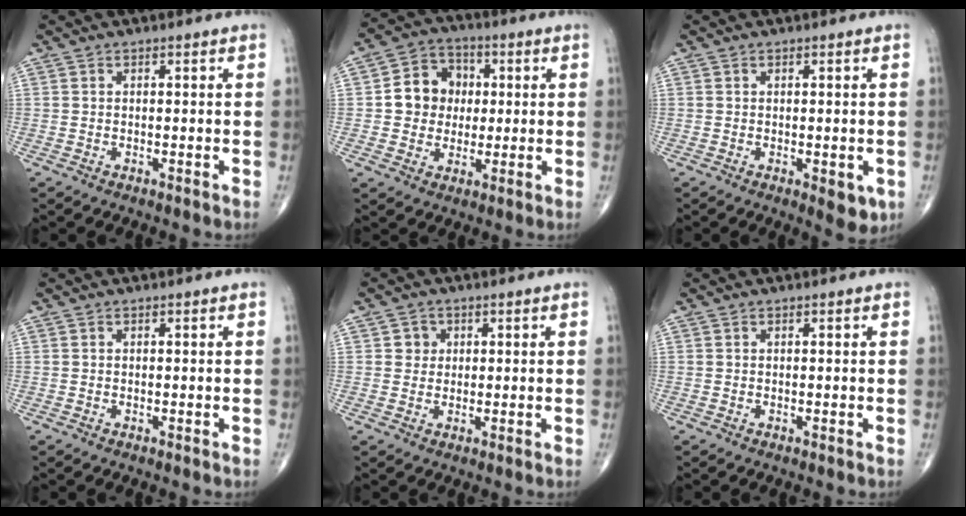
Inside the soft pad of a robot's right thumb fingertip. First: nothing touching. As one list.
[{"total": 9.8, "force": [0.7, 8.7, 4.5], "torque": [-0.035, 0.015, 0.003]}, {"total": 4.1, "force": [-1.1, 1.8, 3.5], "torque": [-0.031, -0.008, -0.009]}, {"total": 0.0}, {"total": 2.6, "force": [0.7, 2.5, 0.6], "torque": [0.007, 0.001, 0.005]}, {"total": 0.0}]